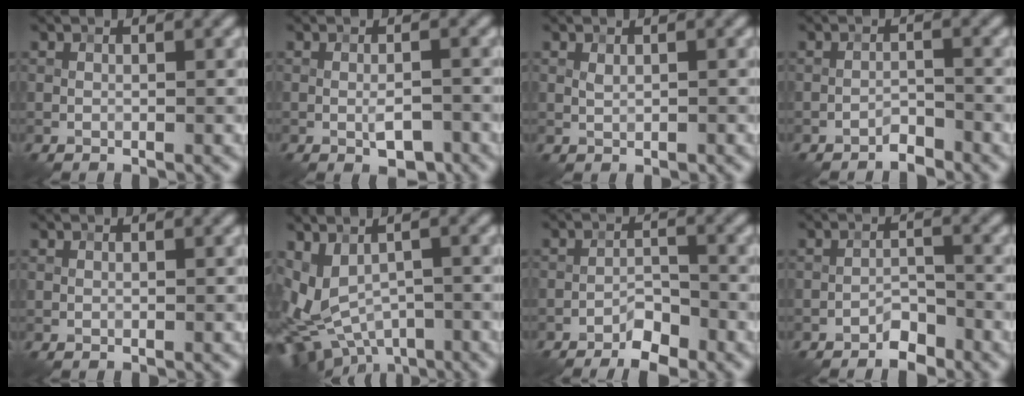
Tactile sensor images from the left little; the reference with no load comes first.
{"total": 2.3, "force": [-0.9, 0.9, 2.0], "torque": [-0.032, 0.000, -0.013]}
{"total": 0.7, "force": [0.1, 0.4, 0.6], "torque": [-0.011, -0.002, 0.004]}
{"total": 1.5, "force": [-1.4, 0.3, 0.5], "torque": [-0.006, 0.006, -0.027]}
{"total": 0.0}
{"total": 6.5, "force": [-2.2, 4.1, 4.5], "torque": [-0.078, -0.014, -0.036]}
{"total": 3.4, "force": [-2.5, 1.2, 1.9], "torque": [-0.027, 0.005, -0.049]}
{"total": 2.4, "force": [-2.0, 0.9, 1.0], "torque": [-0.011, 0.008, -0.037]}